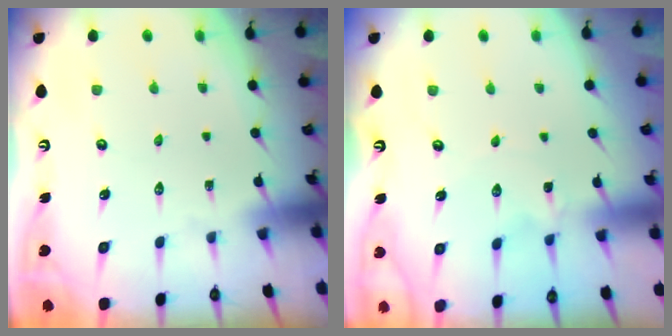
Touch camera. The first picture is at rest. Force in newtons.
{"total": 0.0}